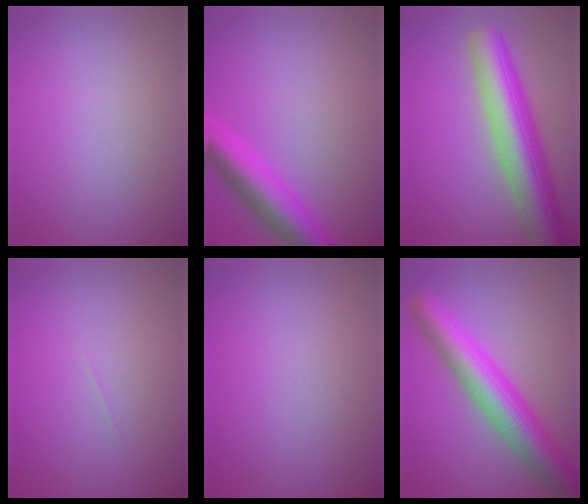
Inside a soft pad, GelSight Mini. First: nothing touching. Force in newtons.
{"total": 5.9, "press": 5.9, "slide": 0.2}
{"total": 9.6, "press": 9.6, "slide": 0.3}
{"total": 0.0}
{"total": 0.0}
{"total": 8.2, "press": 8.2, "slide": 0.3}